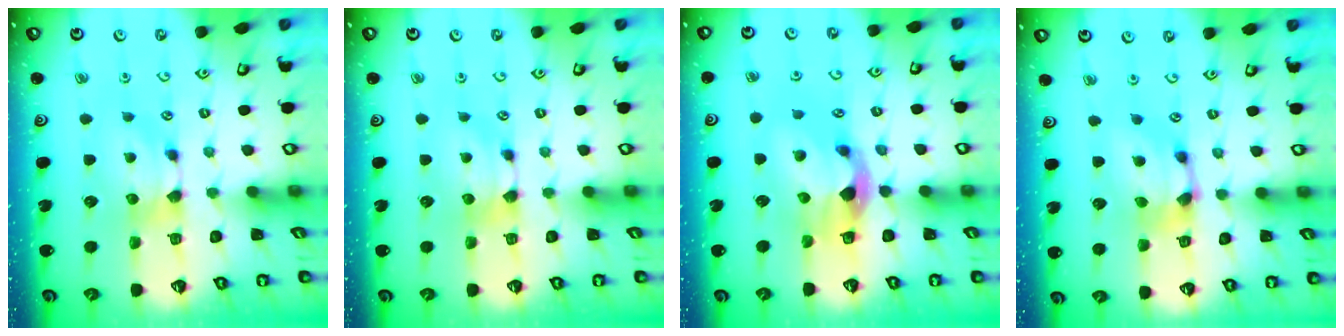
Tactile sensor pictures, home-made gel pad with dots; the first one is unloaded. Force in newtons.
{"total": 0.0}
{"total": 5.5, "press": 5.1, "slide": 2.1}
{"total": 3.3, "press": 2.6, "slide": 2.1}